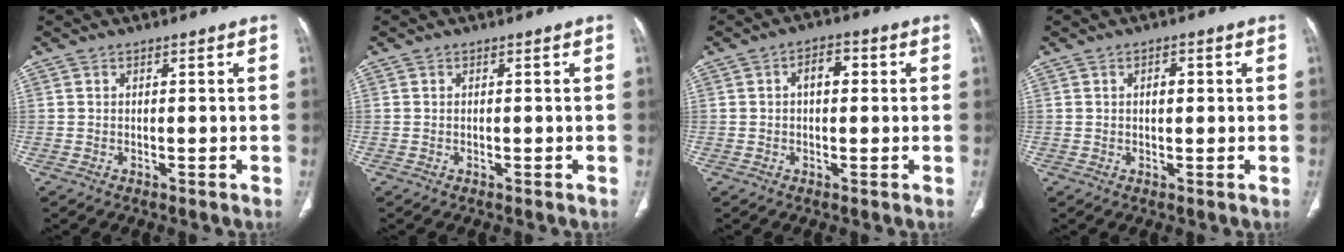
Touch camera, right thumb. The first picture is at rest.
{"total": 0.0}
{"total": 4.2, "force": [0.6, 2.5, 3.4], "torque": [-0.044, 0.015, 0.006]}
{"total": 4.3, "force": [0.7, 2.4, 3.5], "torque": [-0.041, 0.005, 0.010]}